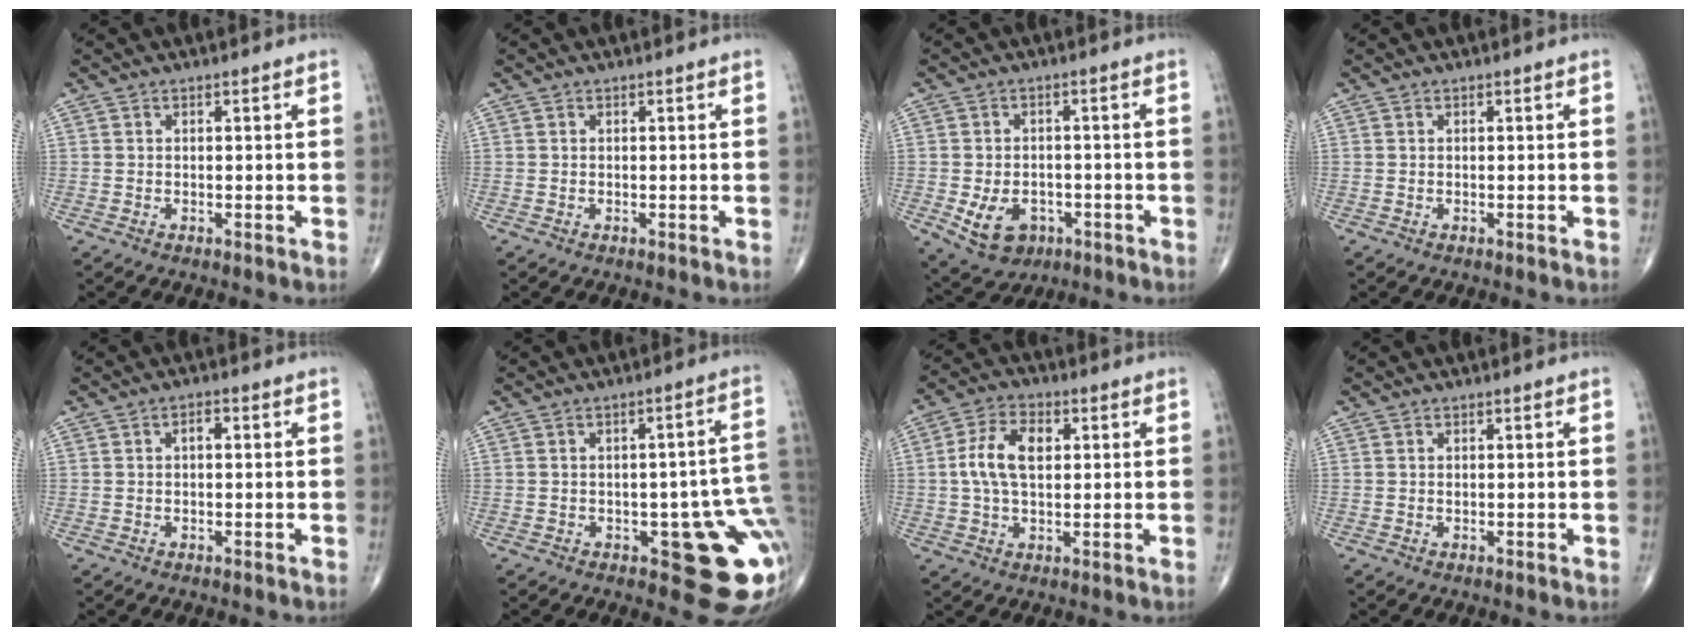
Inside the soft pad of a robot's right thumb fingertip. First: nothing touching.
{"total": 0.0}
{"total": 8.2, "force": [-2.8, 6.0, 4.8], "torque": [-0.068, 0.013, -0.032]}
{"total": 0.0}
{"total": 1.9, "force": [0.3, 1.0, 1.6], "torque": [-0.020, 0.005, 0.001]}
{"total": 14.5, "force": [-3.3, 5.6, 12.9], "torque": [-0.113, 0.017, -0.026]}
{"total": 9.0, "force": [1.3, 5.2, 7.2], "torque": [-0.136, 0.012, 0.023]}
{"total": 0.0}